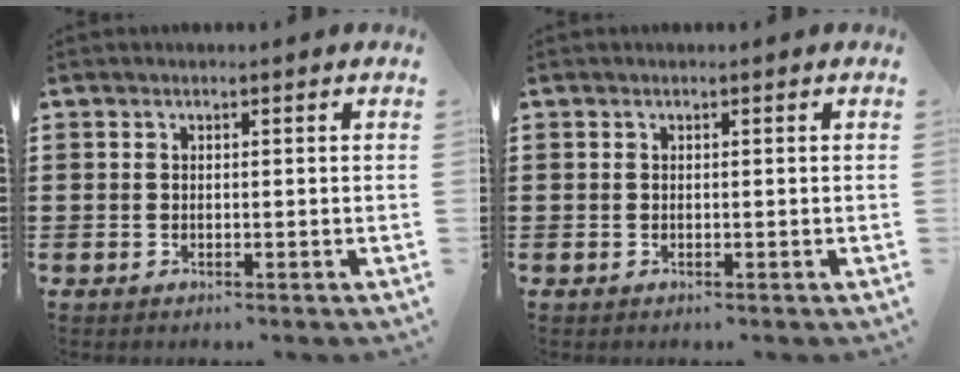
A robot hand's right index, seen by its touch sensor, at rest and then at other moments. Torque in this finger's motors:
{"motor_torque": [-0.01, 0.01, 0.00, 0.00]}